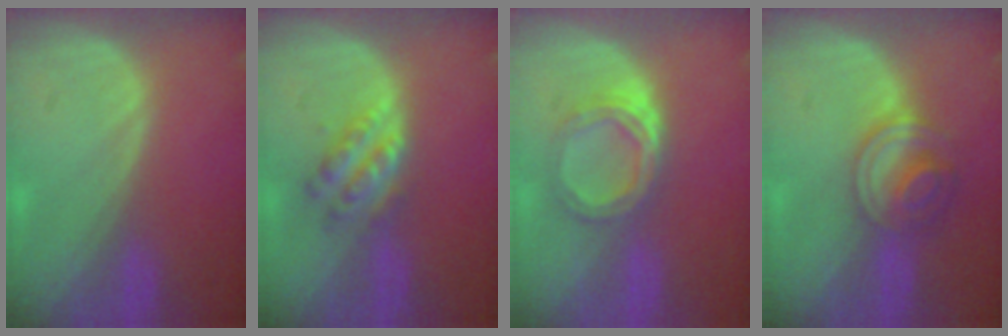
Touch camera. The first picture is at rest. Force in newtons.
{"total": 5.1, "press": 4.8, "slide": 1.8}
{"total": 5.6, "press": 4.9, "slide": 2.7}
{"total": 6.1, "press": 5.4, "slide": 2.8}